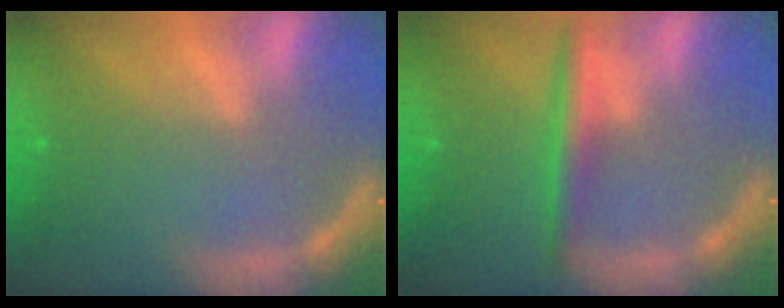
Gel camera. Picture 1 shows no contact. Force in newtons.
{"total": 3.5}